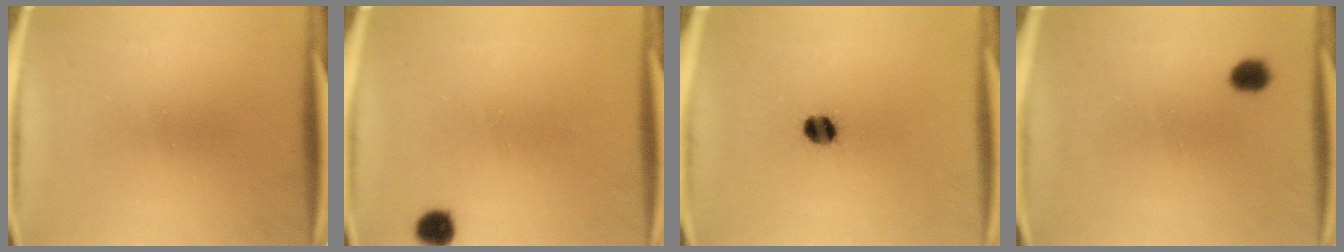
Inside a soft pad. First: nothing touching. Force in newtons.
{"total": 3.2}
{"total": 4.4}
{"total": 2.7}